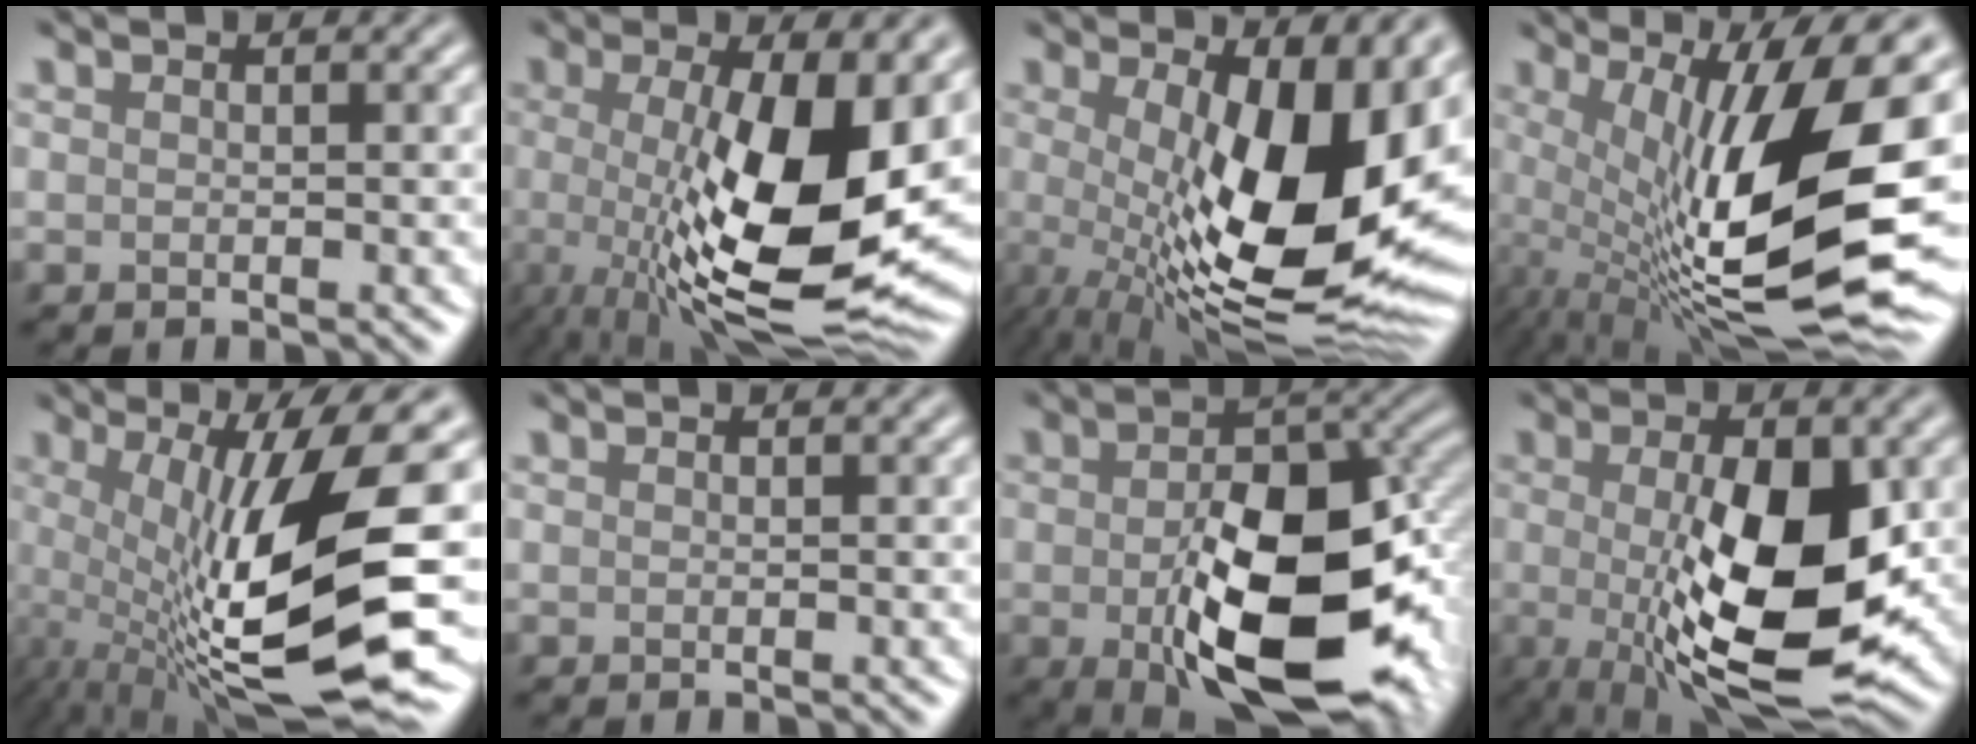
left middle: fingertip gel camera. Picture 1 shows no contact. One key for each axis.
{"total": 13.0, "fx": -0.4, "fy": 4.0, "fz": 12.4, "tx": -0.191, "ty": -0.022, "tz": -0.007}
{"total": 15.6, "fx": 0.0, "fy": 6.3, "fz": 14.2, "tx": -0.182, "ty": -0.017, "tz": 0.006}
{"total": 16.9, "fx": -0.2, "fy": 5.9, "fz": 15.9, "tx": -0.257, "ty": -0.011, "tz": 0.003}
{"total": 14.5, "fx": -1.3, "fy": 3.8, "fz": 14.0, "tx": -0.222, "ty": -0.013, "tz": -0.014}
{"total": 0.0}
{"total": 13.8, "fx": -3.2, "fy": 7.4, "fz": 11.2, "tx": -0.184, "ty": -0.033, "tz": -0.047}
{"total": 11.0, "fx": -0.8, "fy": 3.9, "fz": 10.2, "tx": -0.175, "ty": -0.020, "tz": -0.008}